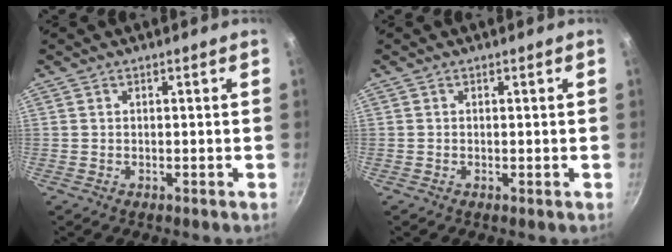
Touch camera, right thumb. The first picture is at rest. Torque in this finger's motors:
{"motor_torque": [2.54, 2.35, 0.53, -0.07, 0.00]}